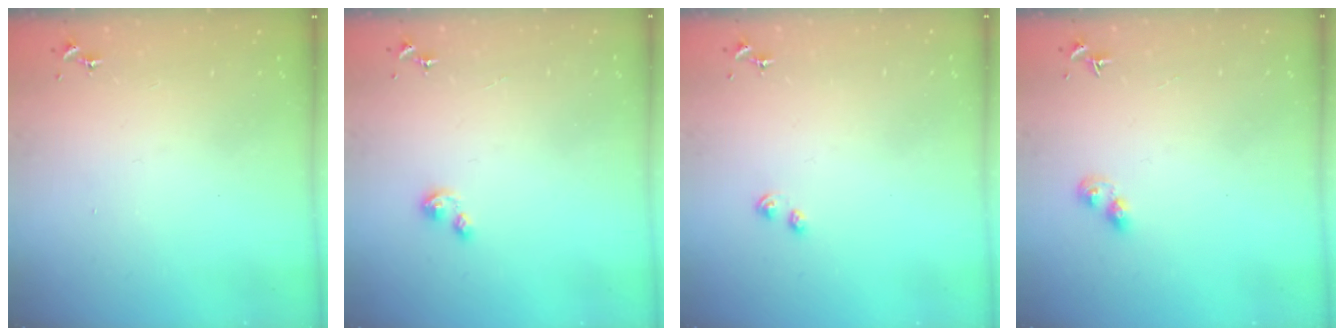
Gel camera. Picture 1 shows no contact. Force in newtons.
{"total": 2.6, "press": 2.6, "slide": 0.3}
{"total": 2.2, "press": 2.1, "slide": 0.5}
{"total": 3.2, "press": 3.2, "slide": 0.3}